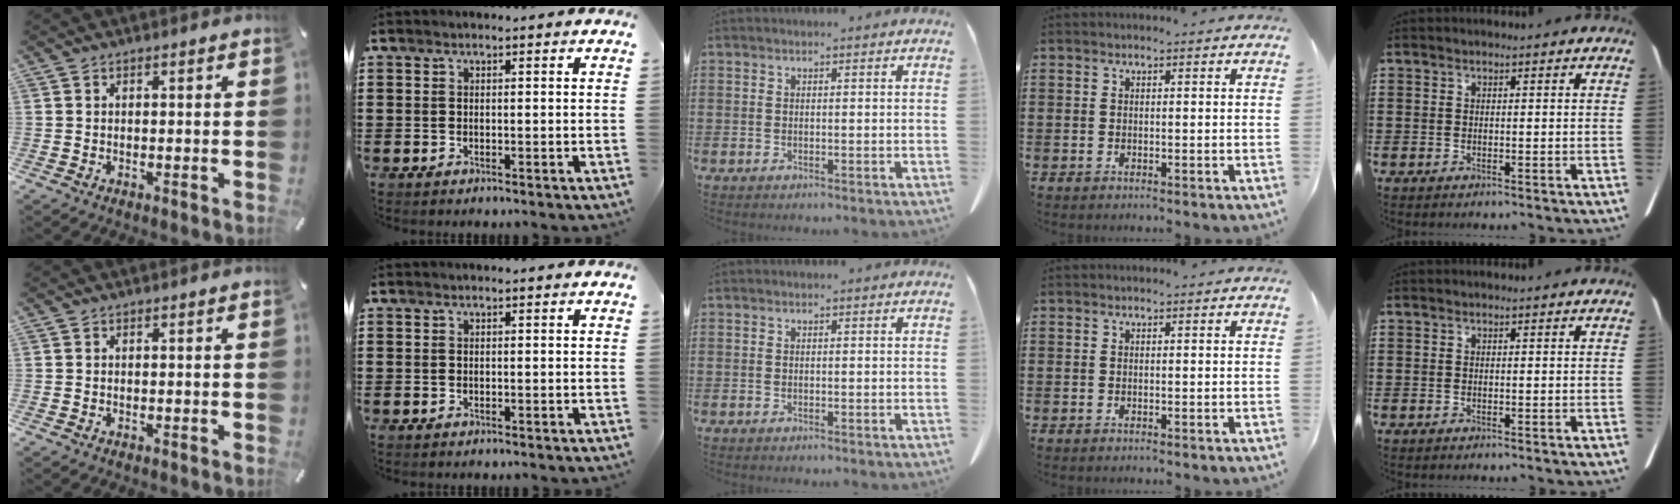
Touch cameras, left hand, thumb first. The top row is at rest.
{}